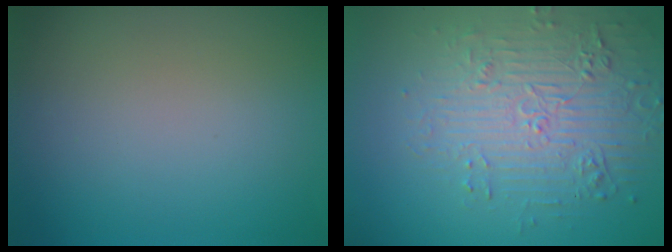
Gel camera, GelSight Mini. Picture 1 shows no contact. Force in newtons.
{"total": 4.9, "press": 4.2, "slide": 2.4}